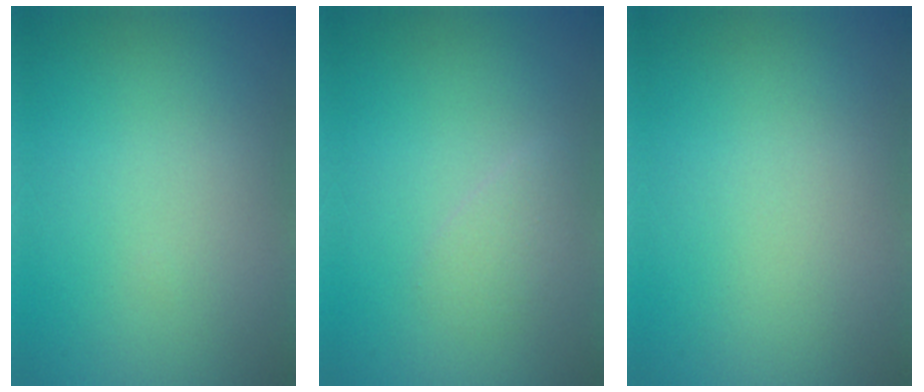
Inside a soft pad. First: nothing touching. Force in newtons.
{"total": 1.4, "press": 1.4, "slide": 0.0}
{"total": 0.0}